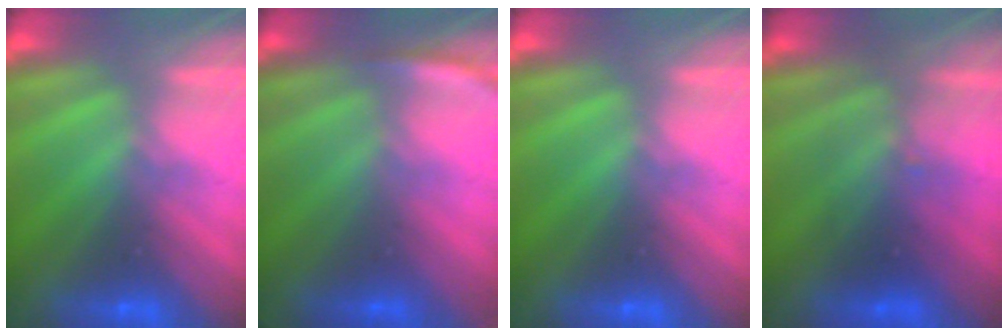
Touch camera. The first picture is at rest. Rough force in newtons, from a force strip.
{"total": 2.8}
{"total": 0.0}
{"total": 2.3}